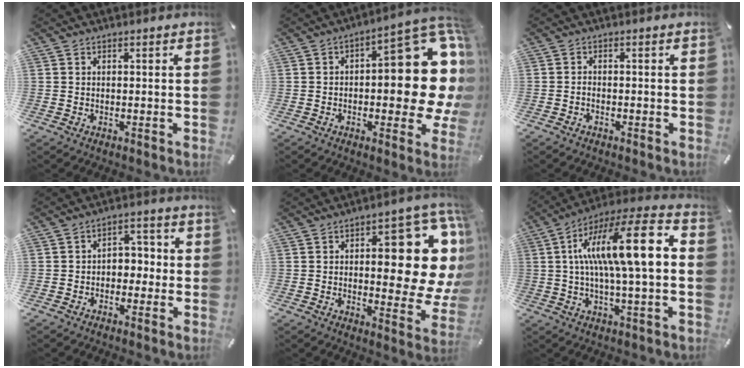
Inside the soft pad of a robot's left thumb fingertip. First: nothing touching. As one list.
[{"total": 22.1, "force": [2.8, 9.8, 19.6], "torque": [-0.226, -0.044, 0.050]}, {"total": 1.2, "force": [-1.0, 0.5, 0.6], "torque": [-0.013, 0.003, -0.019]}, {"total": 4.4, "force": [-2.0, 3.3, 2.1], "torque": [-0.031, 0.019, -0.042]}, {"total": 21.1, "force": [5.9, 8.9, 18.2], "torque": [-0.215, -0.066, 0.093]}, {"total": 19.2, "force": [2.9, 4.9, 18.4], "torque": [-0.325, -0.009, 0.037]}]